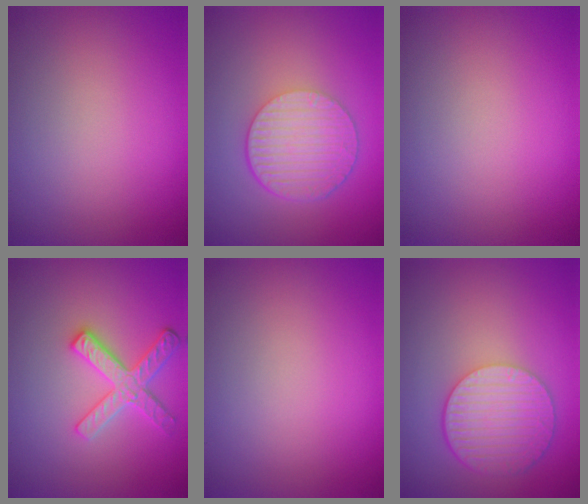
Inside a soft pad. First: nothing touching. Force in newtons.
{"total": 6.0, "press": 4.1, "slide": 4.4}
{"total": 0.0}
{"total": 3.4, "press": 3.1, "slide": 1.3}
{"total": 0.0}
{"total": 6.2, "press": 4.6, "slide": 4.2}